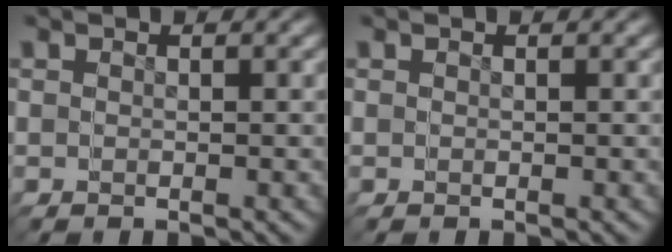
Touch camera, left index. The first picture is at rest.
{"total": 0.0}